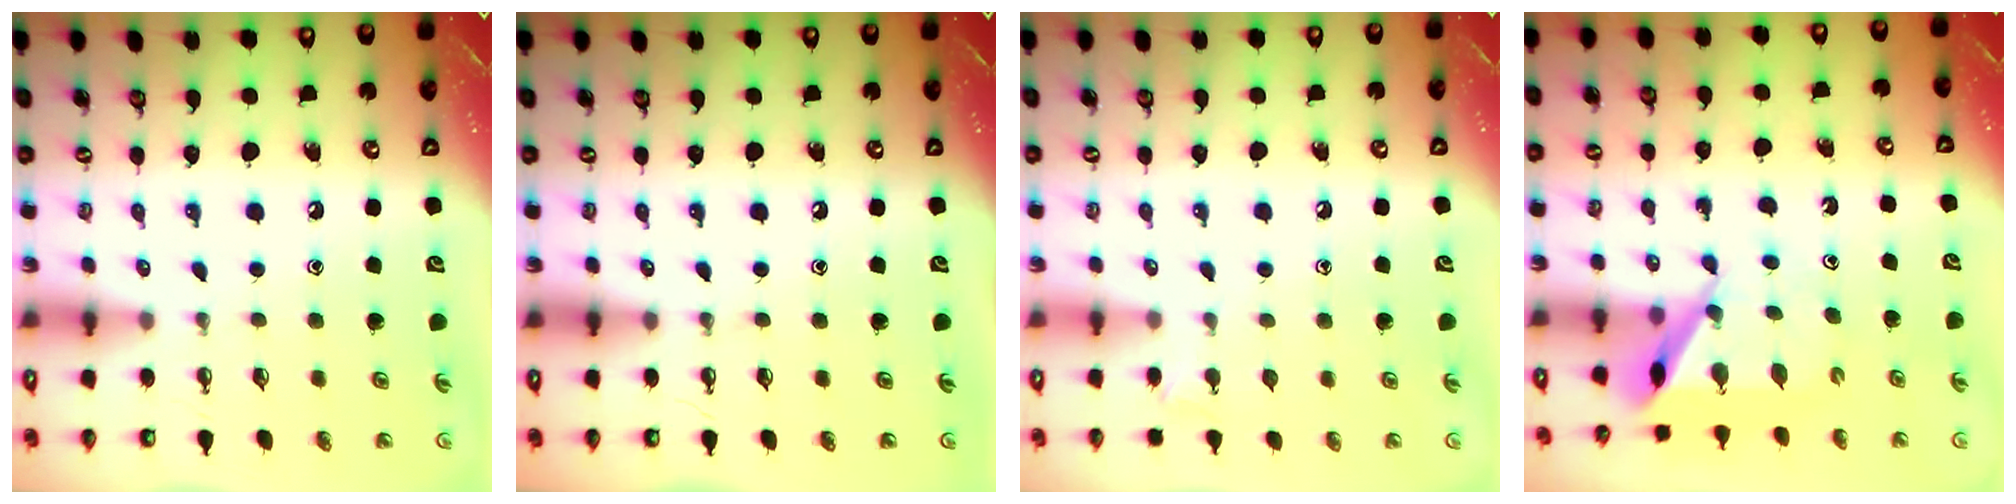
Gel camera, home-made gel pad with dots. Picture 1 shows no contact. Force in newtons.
{"total": 0.0}
{"total": 3.5, "press": 3.5, "slide": 0.5}
{"total": 8.3, "press": 8.2, "slide": 0.5}